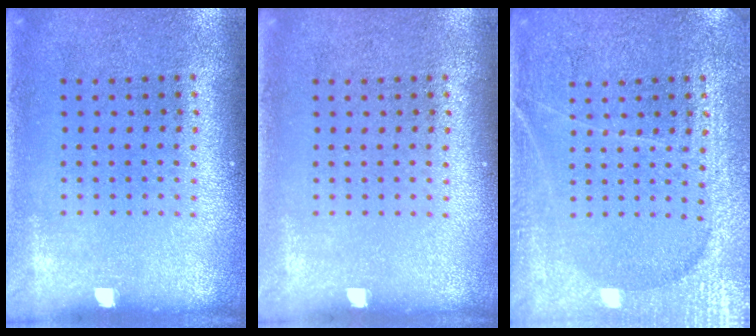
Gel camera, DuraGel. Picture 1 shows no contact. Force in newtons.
{"total": 0.0}
{"total": 4.0, "press": 3.7, "slide": 1.3}